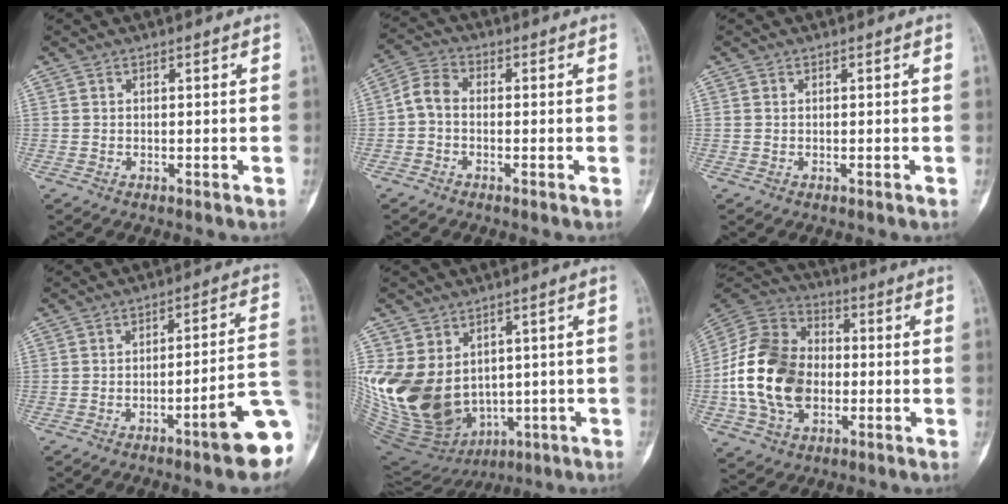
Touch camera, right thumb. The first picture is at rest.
{"total": 4.8, "force": [-0.9, 3.4, 3.3], "torque": [-0.057, 0.021, -0.031]}
{"total": 0.0}
{"total": 13.1, "force": [-5.3, 1.9, 11.8], "torque": [-0.128, 0.038, -0.071]}
{"total": 21.2, "force": [-0.1, 16.5, 13.3], "torque": [-0.270, 0.000, 0.042]}
{"total": 19.2, "force": [-2.8, 13.9, 12.9], "torque": [-0.223, 0.025, -0.052]}